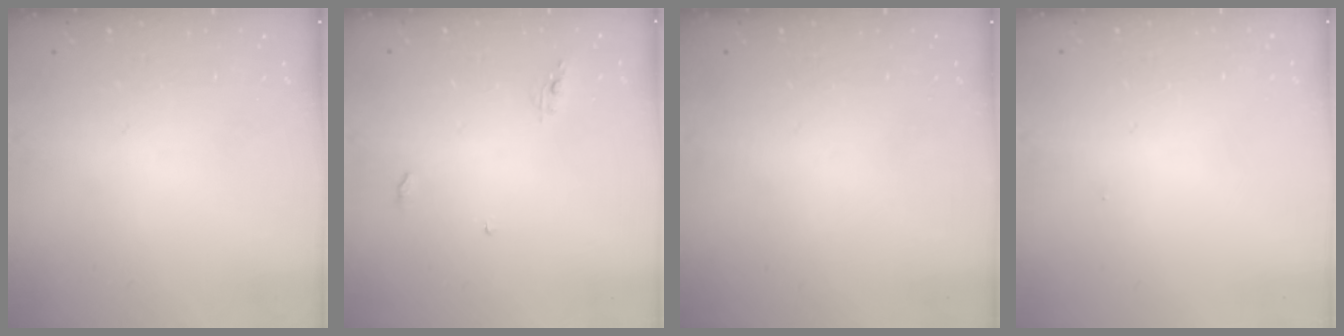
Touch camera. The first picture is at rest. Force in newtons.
{"total": 4.1, "press": 4.1, "slide": 0.3}
{"total": 0.0}
{"total": 5.3, "press": 0.3, "slide": 5.2}